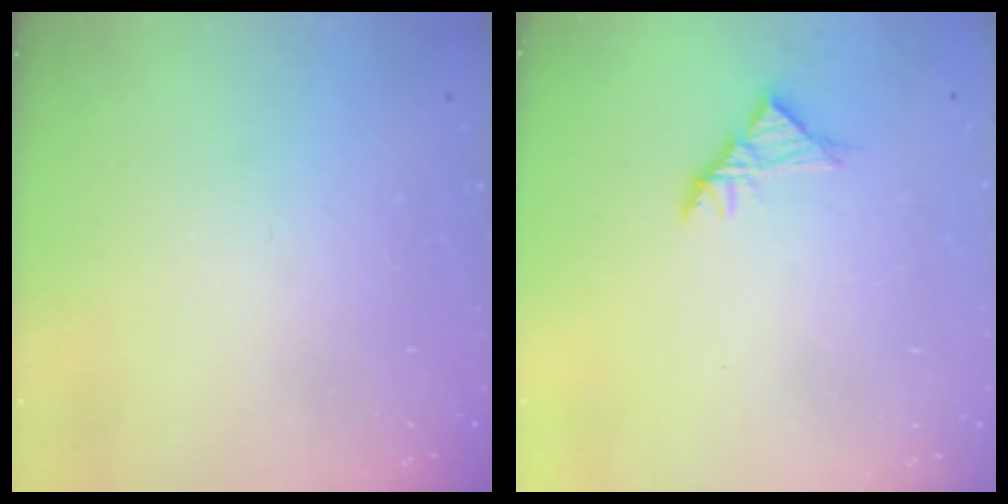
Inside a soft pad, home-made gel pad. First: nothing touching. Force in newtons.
{"total": 3.5, "press": 3.4, "slide": 0.9}